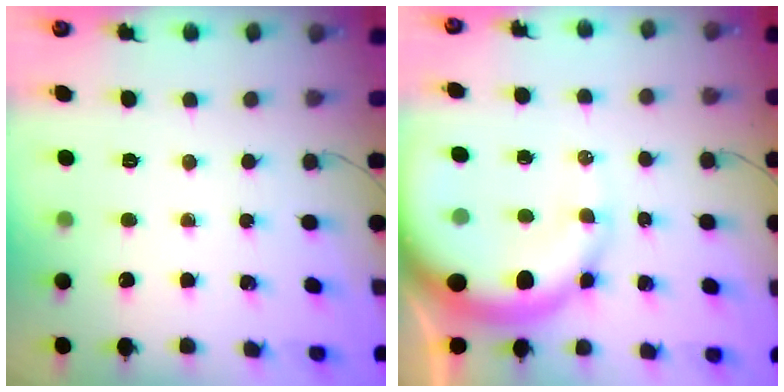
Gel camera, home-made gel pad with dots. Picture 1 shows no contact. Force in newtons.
{"total": 14.2, "press": 13.9, "slide": 3.0}